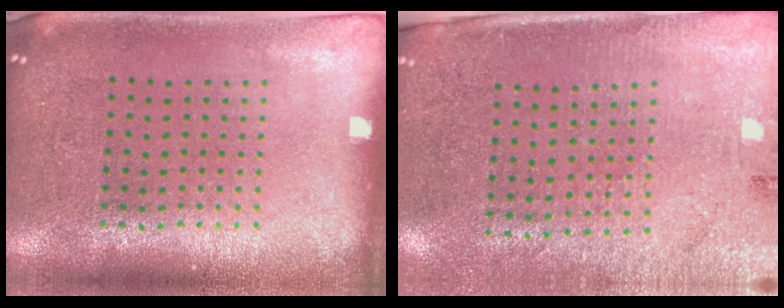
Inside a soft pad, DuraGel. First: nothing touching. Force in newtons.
{"total": 2.7, "press": 2.5, "slide": 1.1}